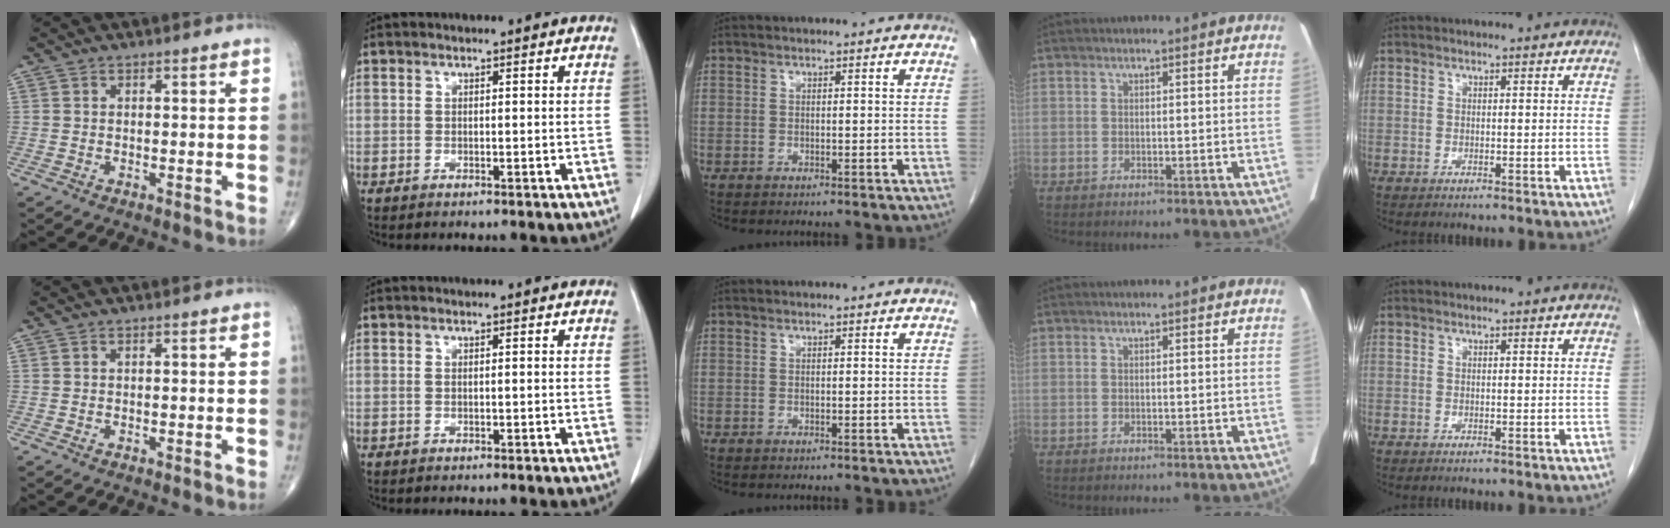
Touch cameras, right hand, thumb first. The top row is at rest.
{}